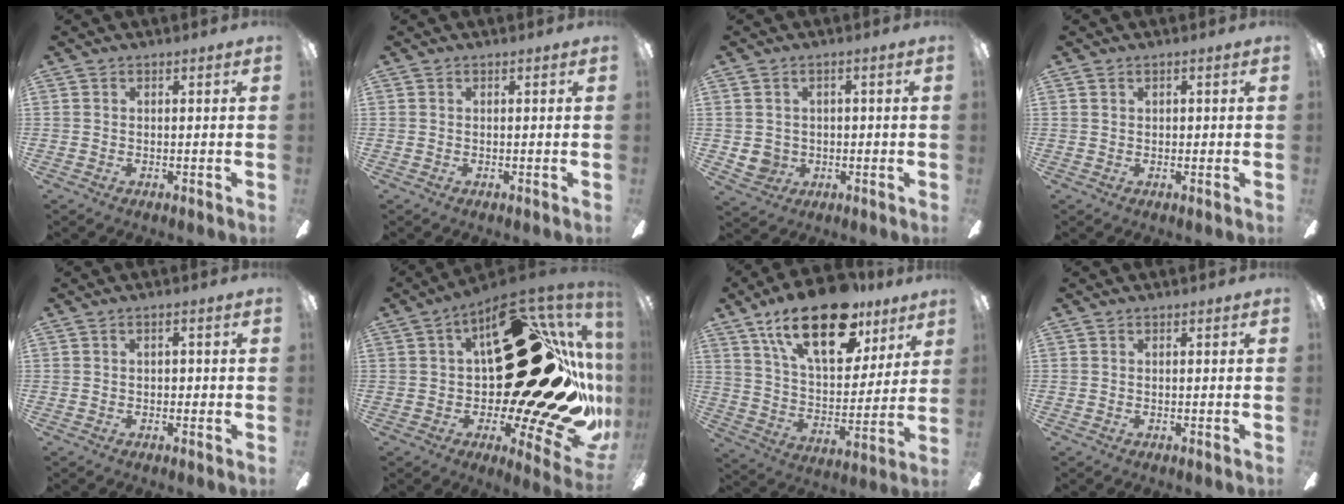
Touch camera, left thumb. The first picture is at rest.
{"total": 0.0}
{"total": 3.9, "force": [0.2, 3.8, 0.8], "torque": [-0.030, 0.006, 0.006]}
{"total": 0.8, "force": [0.2, 0.6, 0.5], "torque": [-0.010, 0.002, 0.004]}
{"total": 1.5, "force": [0.1, 0.8, 1.3], "torque": [-0.026, 0.007, -0.001]}
{"total": 39.1, "force": [7.2, 16.9, 34.6], "torque": [-0.390, -0.098, 0.173]}
{"total": 24.2, "force": [14.8, 11.0, 15.7], "torque": [-0.253, -0.067, 0.254]}
{"total": 0.0}